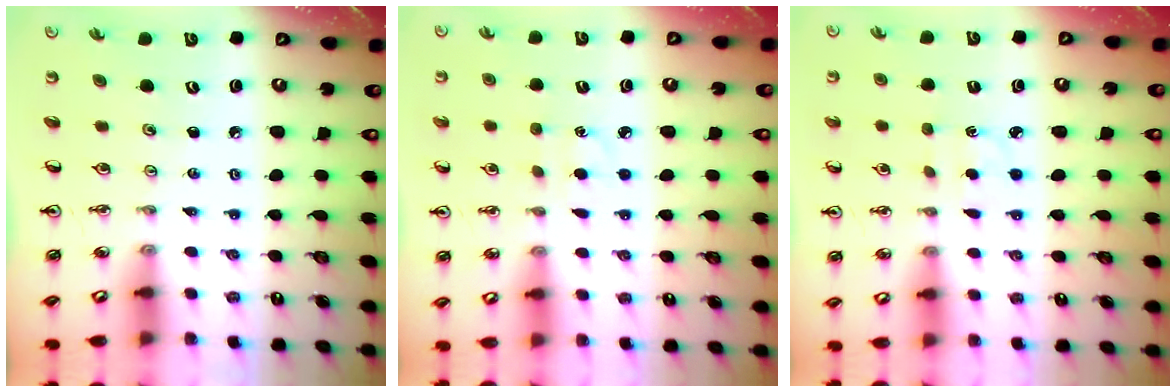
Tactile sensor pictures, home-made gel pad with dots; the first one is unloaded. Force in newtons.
{"total": 4.0, "press": 3.9, "slide": 0.5}
{"total": 1.6, "press": 1.5, "slide": 0.5}